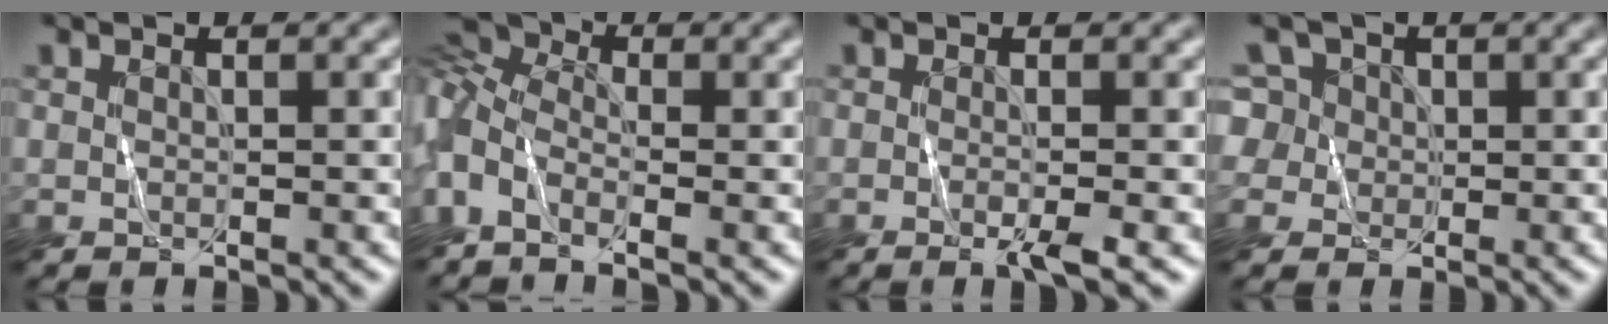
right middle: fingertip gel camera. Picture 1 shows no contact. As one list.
[{"total": 5.7, "force": [-1.0, 3.2, 4.7], "torque": [-0.118, 0.002, -0.039]}, {"total": 2.0, "force": [-0.5, 0.3, 1.9], "torque": [-0.029, -0.003, -0.011]}, {"total": 5.3, "force": [1.4, 4.7, 1.9], "torque": [-0.033, 0.039, 0.003]}]